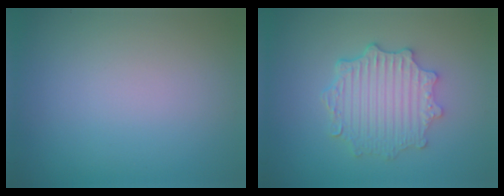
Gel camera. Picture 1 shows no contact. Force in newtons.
{"total": 4.6, "press": 3.8, "slide": 2.6}